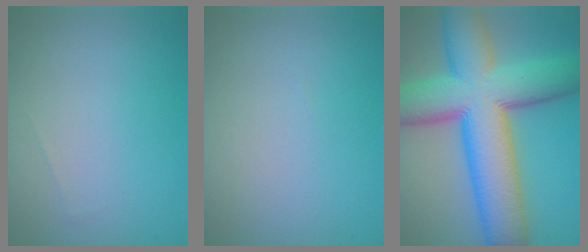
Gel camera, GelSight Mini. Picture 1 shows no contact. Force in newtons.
{"total": 0.0}
{"total": 14.7, "press": 14.7, "slide": 0.4}